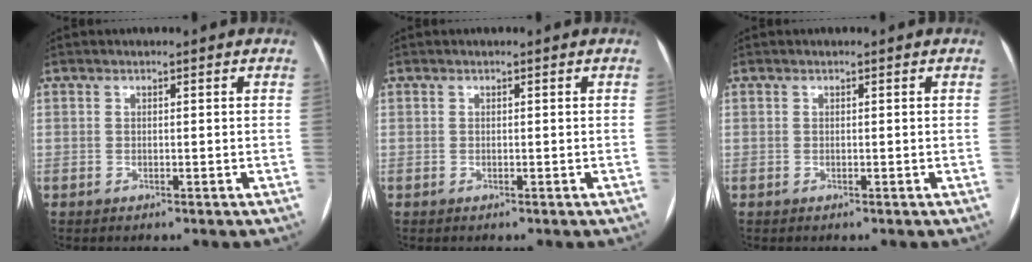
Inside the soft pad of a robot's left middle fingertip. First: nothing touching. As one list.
[{"total": 0.0}, {"total": 0.0}]